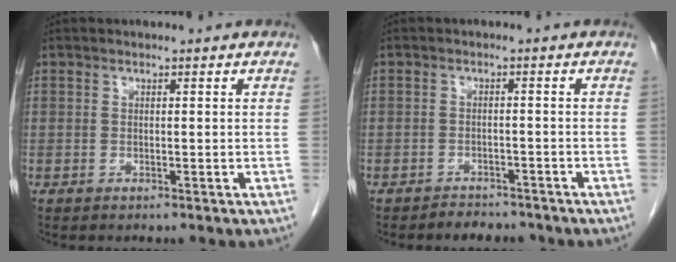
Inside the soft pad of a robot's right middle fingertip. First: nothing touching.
{"total": 3.8, "force": [-3.4, 1.7, 0.4], "torque": [-0.009, 0.002, -0.047]}